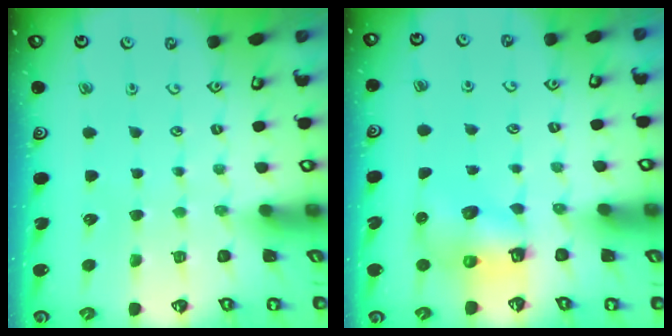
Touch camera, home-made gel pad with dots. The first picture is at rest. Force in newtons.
{"total": 7.0, "press": 7.0, "slide": 0.9}